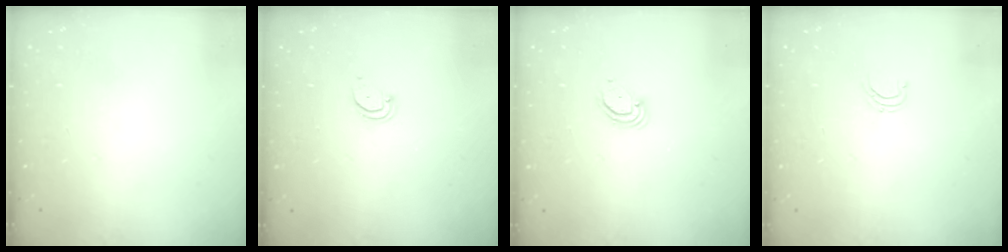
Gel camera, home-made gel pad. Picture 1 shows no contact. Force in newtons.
{"total": 3.0, "press": 3.0, "slide": 0.3}
{"total": 3.6, "press": 3.6, "slide": 0.2}
{"total": 3.8, "press": 3.8, "slide": 0.2}